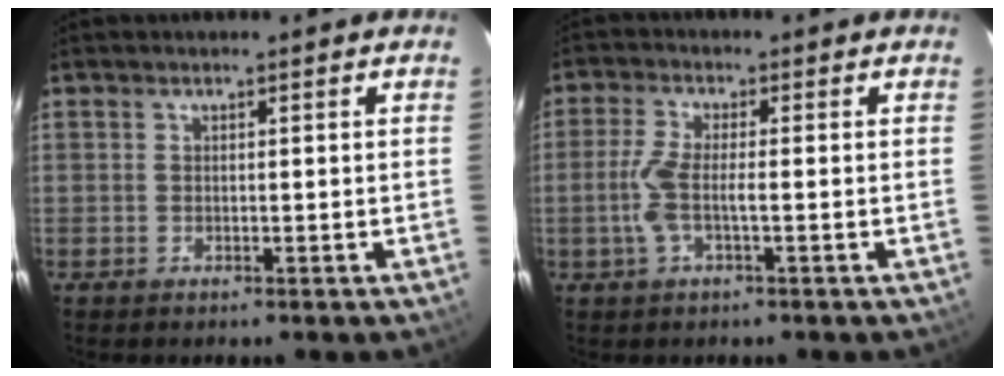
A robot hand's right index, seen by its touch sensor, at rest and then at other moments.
{"total": 5.8, "force": [-1.3, 1.2, 5.6], "torque": [-0.123, -0.001, -0.024]}